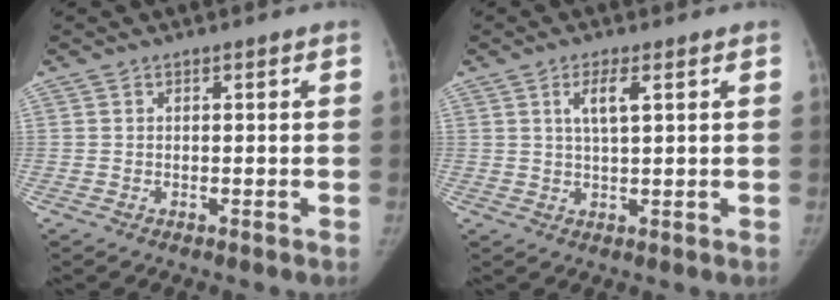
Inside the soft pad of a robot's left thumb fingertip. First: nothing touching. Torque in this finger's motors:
{"motor_torque": [-0.04, 0.02, 0.61, -0.17, 0.15]}